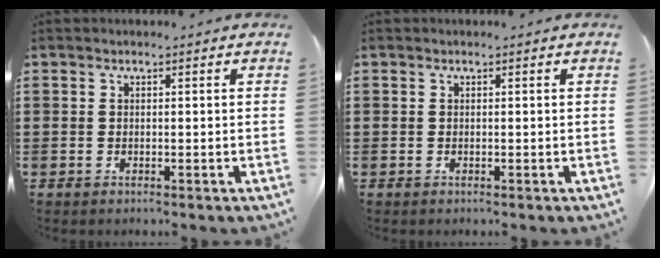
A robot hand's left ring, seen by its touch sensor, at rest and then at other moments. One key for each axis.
{"total": 0.0}